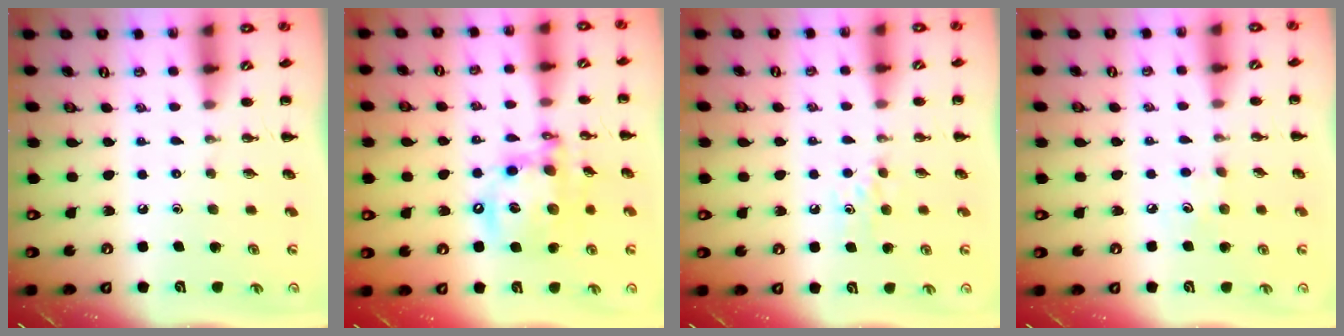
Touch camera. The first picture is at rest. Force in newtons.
{"total": 15.1, "press": 14.7, "slide": 3.3}
{"total": 4.5, "press": 4.3, "slide": 1.5}
{"total": 4.9, "press": 4.8, "slide": 1.1}